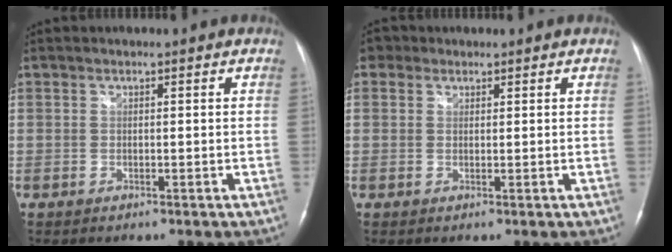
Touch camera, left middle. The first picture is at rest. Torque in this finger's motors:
{"motor_torque": [-0.20, -0.10, -0.16, 0.00]}